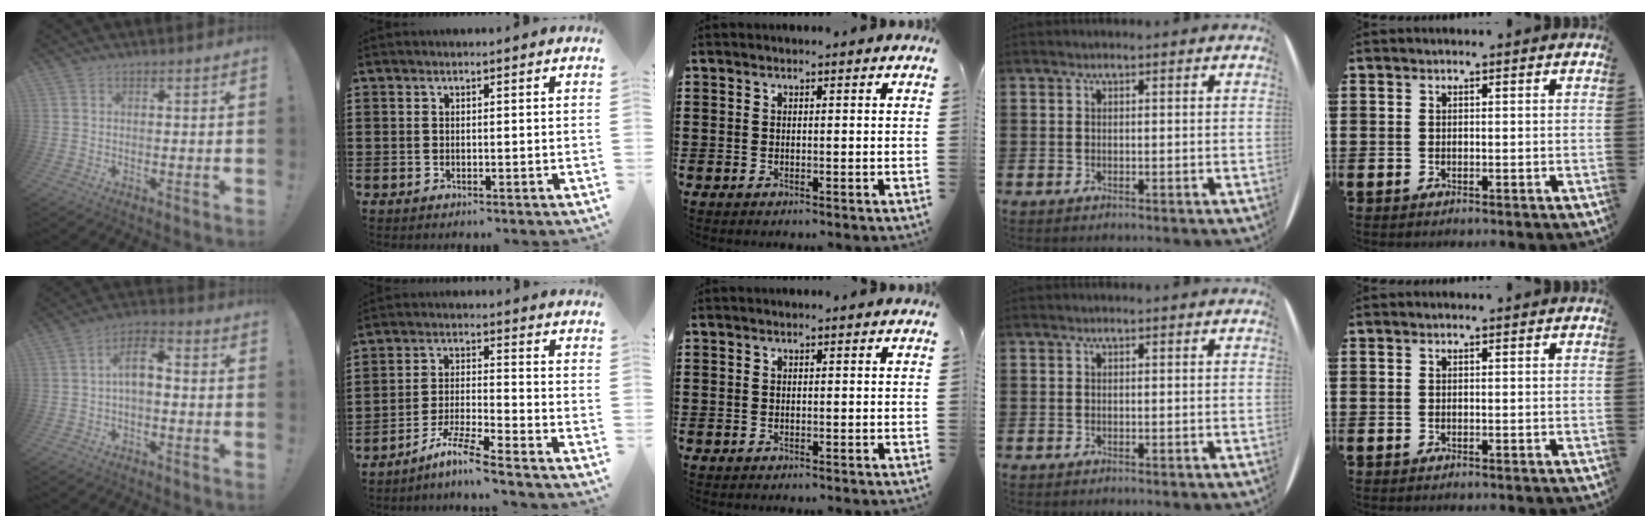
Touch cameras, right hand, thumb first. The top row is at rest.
{"thumb": {"total": 7.7, "force": [0.0, 3.9, 6.6], "torque": [-0.112, 0.011, 0.003]}, "index": {"total": 6.4, "force": [-5.5, -0.4, 3.3], "torque": [-0.076, -0.013, -0.106]}}